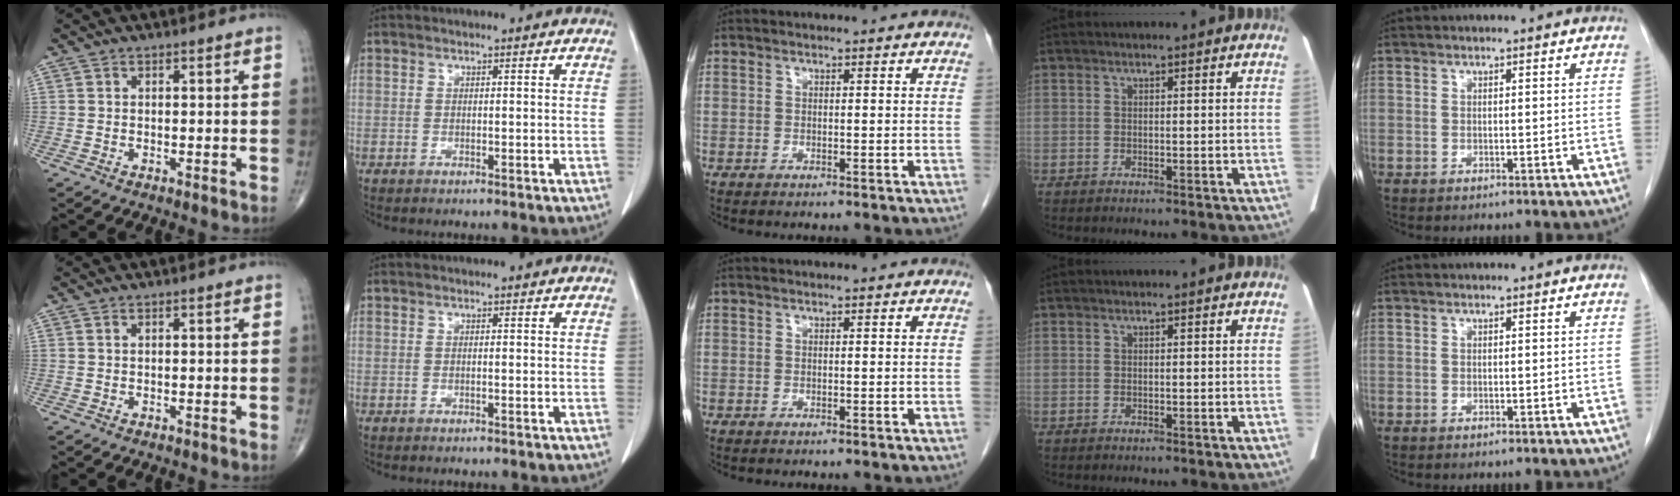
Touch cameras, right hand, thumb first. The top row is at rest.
{}